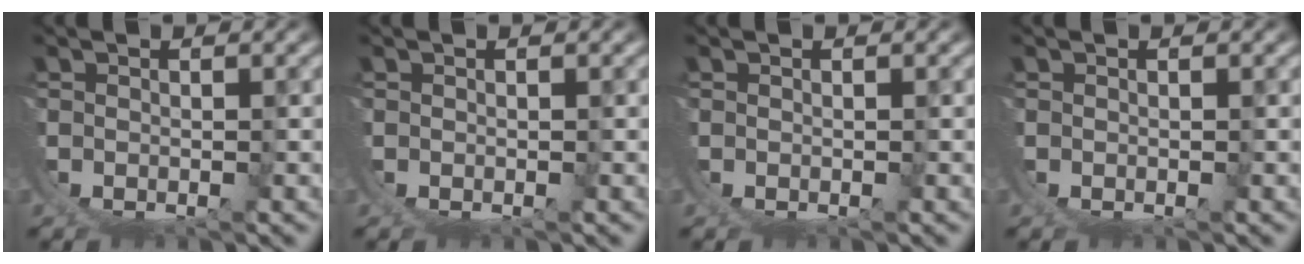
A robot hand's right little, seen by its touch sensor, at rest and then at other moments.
{"total": 0.0}
{"total": 0.0}
{"total": 0.0}